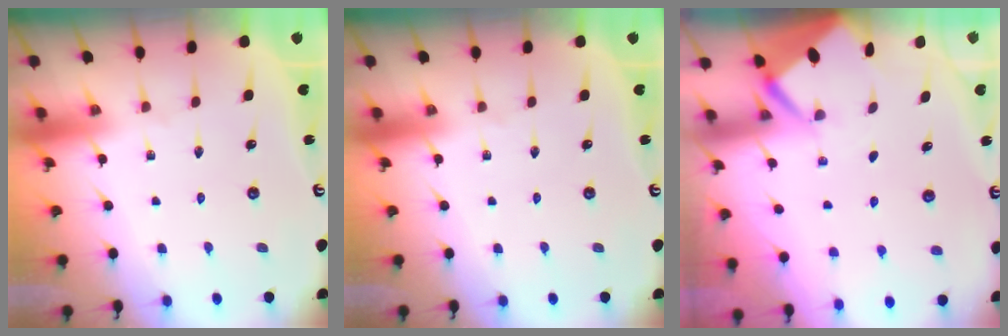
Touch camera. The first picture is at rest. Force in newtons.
{"total": 0.0}
{"total": 2.7, "press": 2.7, "slide": 0.3}